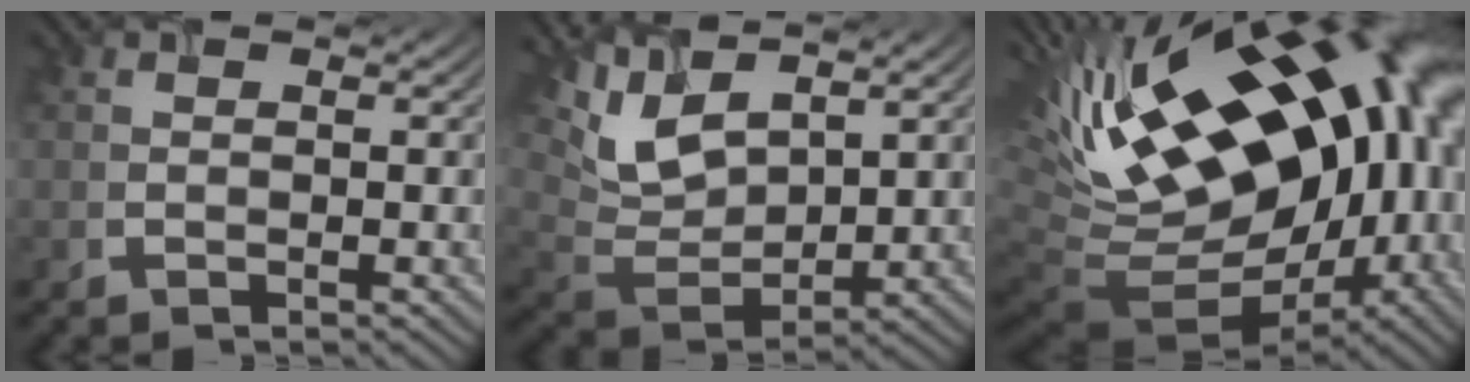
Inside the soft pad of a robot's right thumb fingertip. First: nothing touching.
{"total": 8.8, "force": [4.9, 3.9, 6.1], "torque": [-0.149, -0.003, 0.104]}
{"total": 21.8, "force": [2.5, 11.2, 18.5], "torque": [-0.329, -0.040, 0.046]}